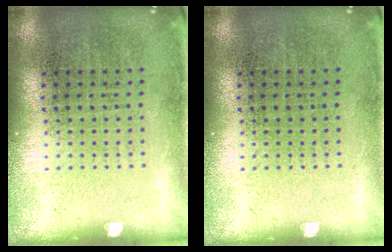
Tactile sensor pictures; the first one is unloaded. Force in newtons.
{"total": 0.0}